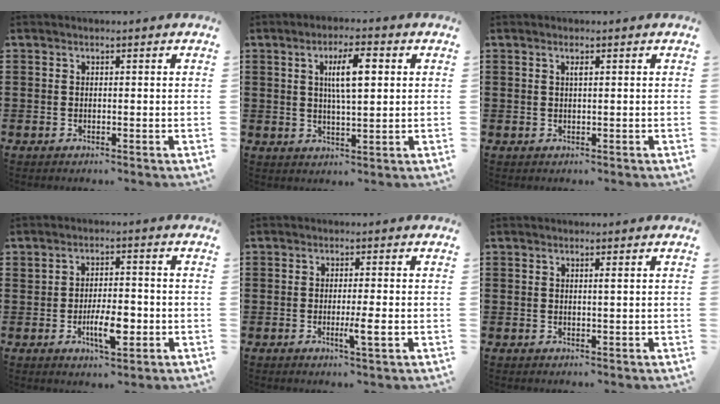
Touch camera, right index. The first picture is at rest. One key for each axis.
{"total": 6.6, "fx": 1.7, "fy": 1.8, "fz": 6.1, "tx": -0.114, "ty": 0.005, "tz": 0.024}
{"total": 0.9, "fx": 0.4, "fy": 0.1, "fz": 0.8, "tx": -0.017, "ty": 0.001, "tz": 0.006}
{"total": 6.0, "fx": -1.7, "fy": 2.2, "fz": 5.3, "tx": -0.101, "ty": 0.002, "tz": -0.032}
{"total": 3.5, "fx": -1.0, "fy": -0.1, "fz": 3.3, "tx": -0.062, "ty": -0.012, "tz": -0.021}
{"total": 0.7, "fx": 0.3, "fy": -0.2, "fz": 0.6, "tx": -0.010, "ty": -0.003, "tz": 0.005}